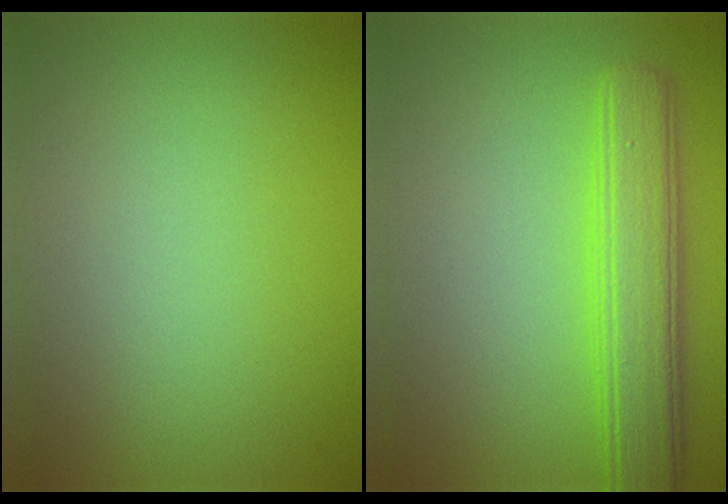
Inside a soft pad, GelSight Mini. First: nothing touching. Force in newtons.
{"total": 5.1, "press": 5.1, "slide": 0.2}